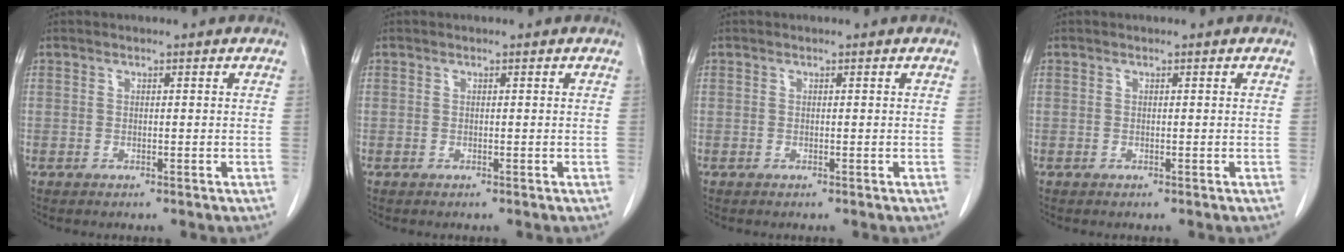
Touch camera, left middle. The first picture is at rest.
{"total": 0.0}
{"total": 0.0}
{"total": 0.0}